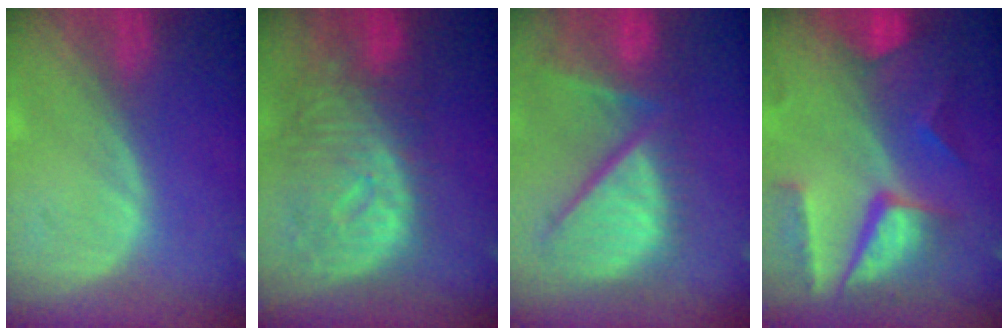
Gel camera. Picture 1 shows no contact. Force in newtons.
{"total": 11.1, "press": 9.8, "slide": 5.2}
{"total": 12.3, "press": 10.6, "slide": 6.3}
{"total": 10.4, "press": 8.7, "slide": 5.7}